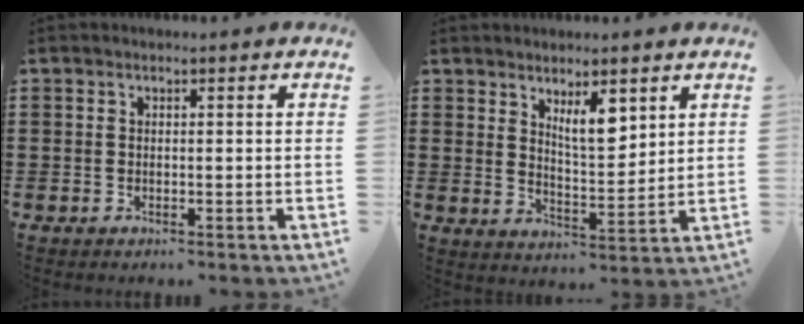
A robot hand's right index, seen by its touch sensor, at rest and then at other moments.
{"total": 6.1, "force": [3.8, 2.1, 4.3], "torque": [-0.077, -0.010, 0.062]}